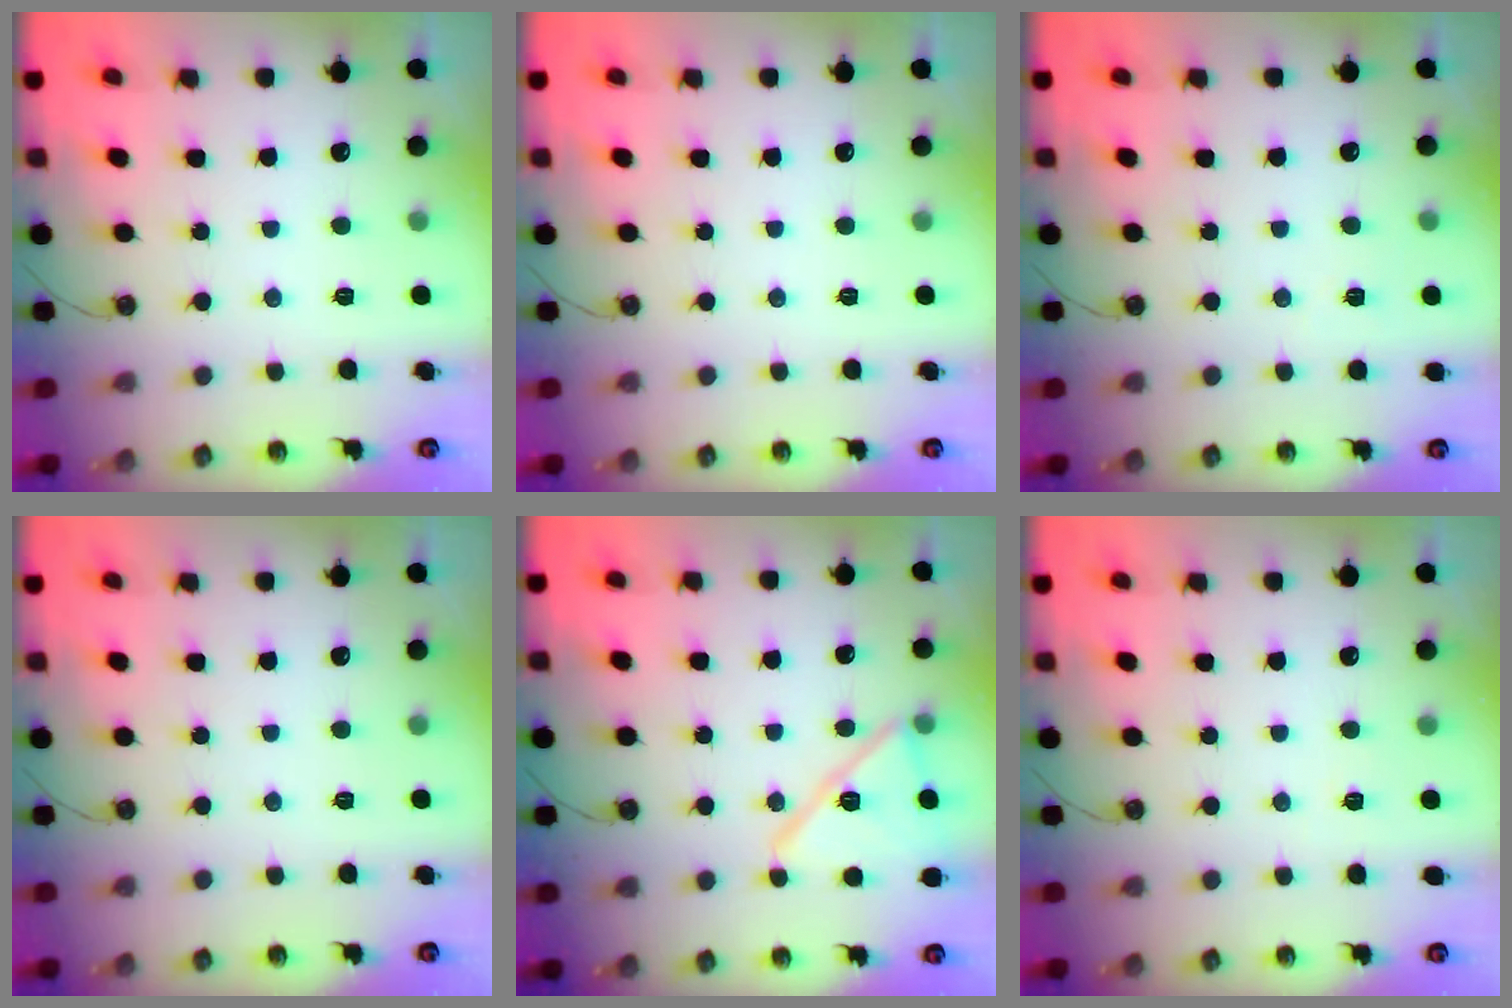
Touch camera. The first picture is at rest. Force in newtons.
{"total": 0.0}
{"total": 10.4, "press": 2.6, "slide": 10.0}
{"total": 0.0}
{"total": 14.6, "press": 14.6, "slide": 1.1}
{"total": 2.5, "press": 1.8, "slide": 1.7}